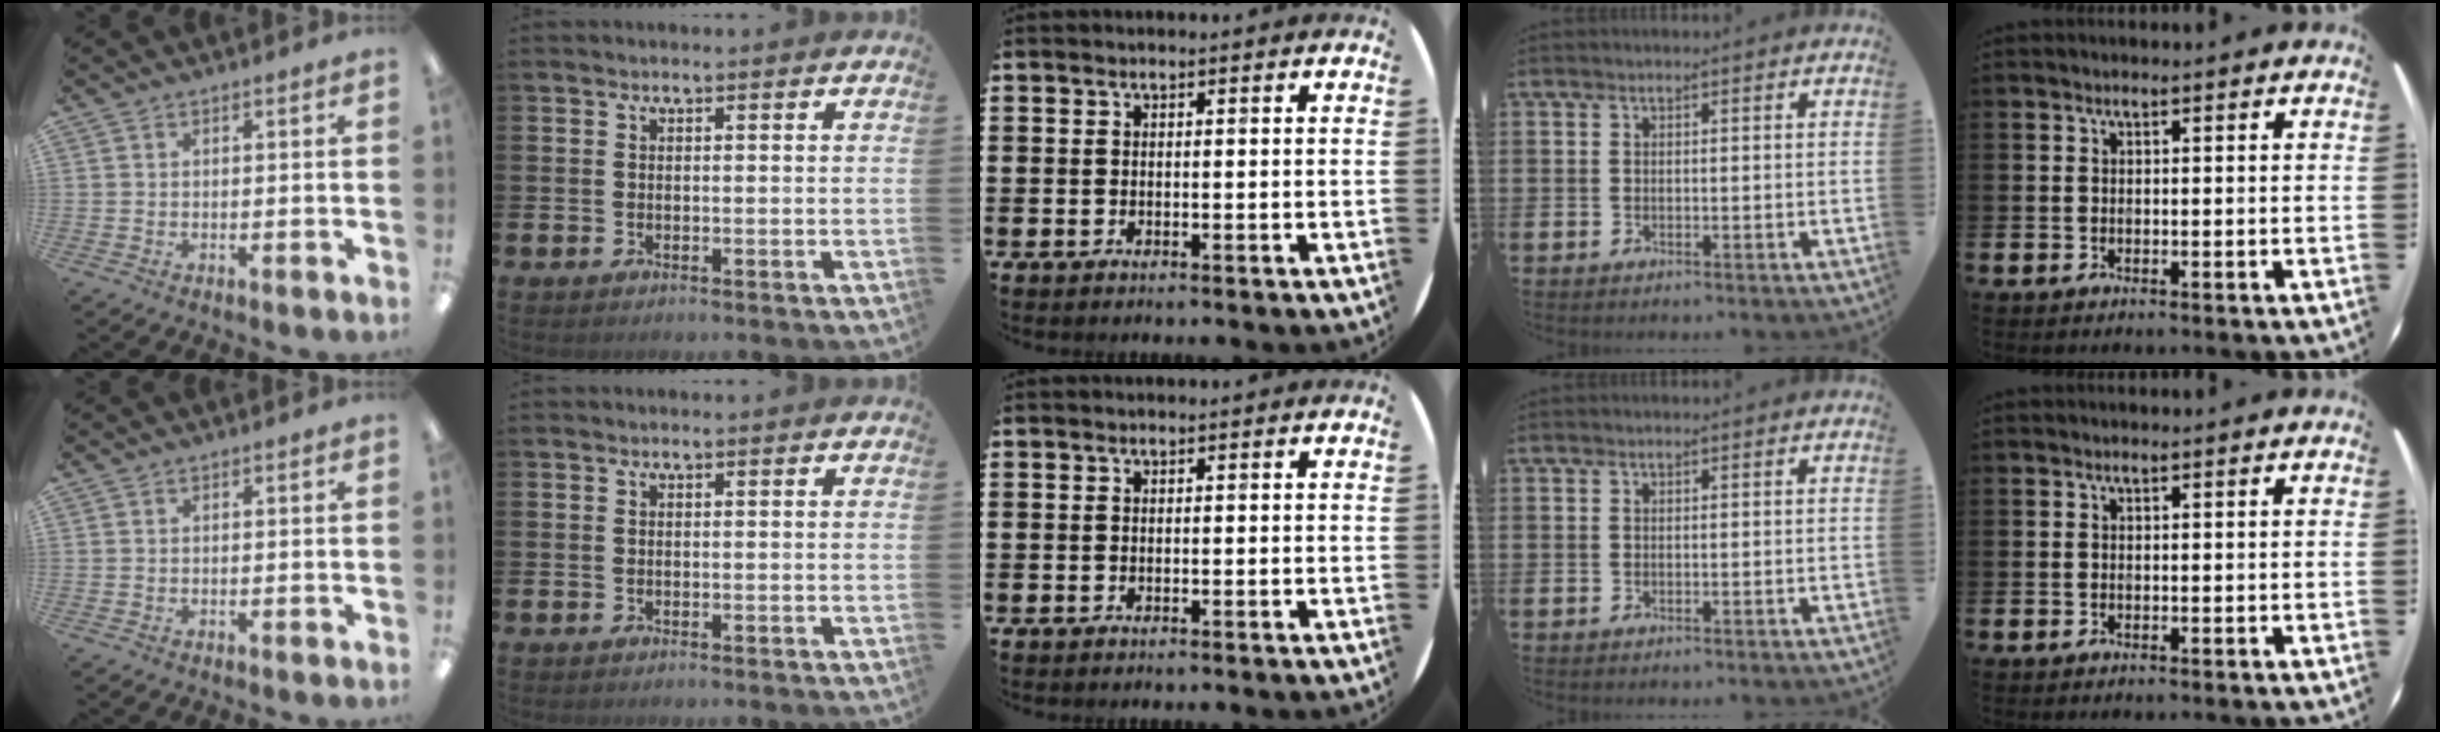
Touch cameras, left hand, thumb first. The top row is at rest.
{}